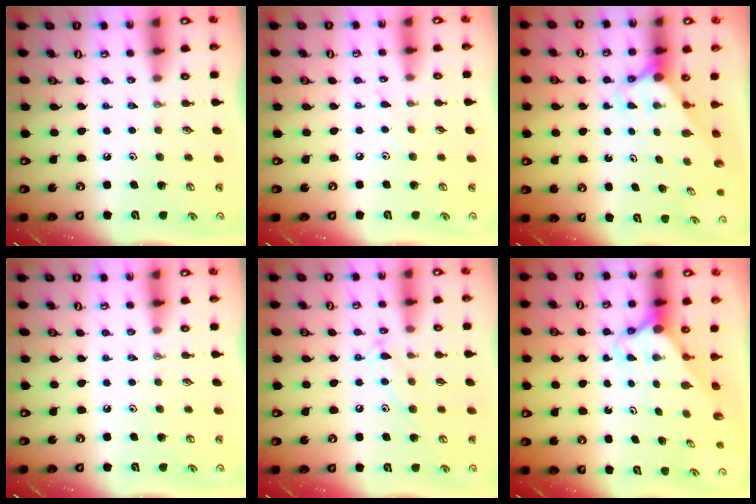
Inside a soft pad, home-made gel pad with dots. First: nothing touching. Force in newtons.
{"total": 3.8, "press": 3.7, "slide": 0.6}
{"total": 2.7, "press": 2.7, "slide": 0.0}
{"total": 0.0}
{"total": 8.9, "press": 8.9, "slide": 0.6}
{"total": 2.9, "press": 2.9, "slide": 0.2}